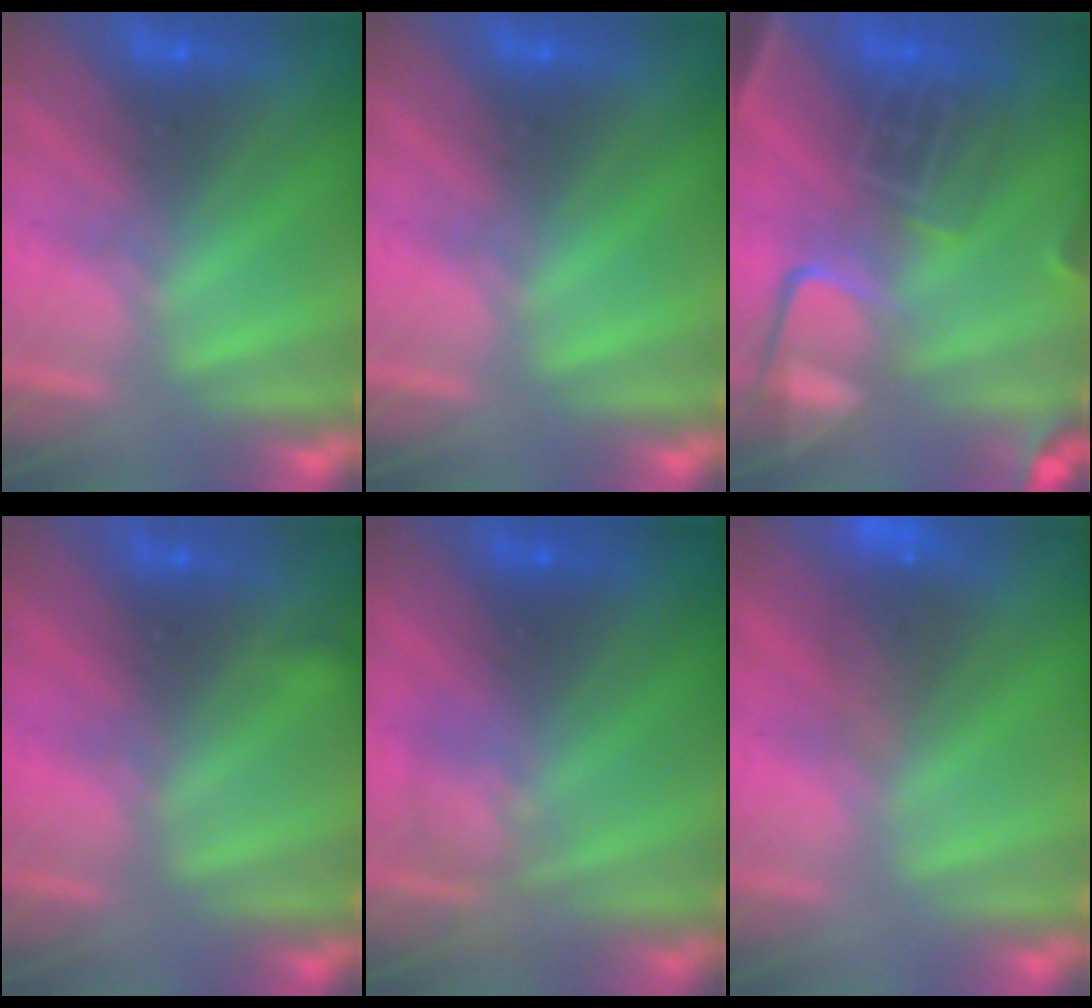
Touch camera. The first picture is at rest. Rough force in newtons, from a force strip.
{"total": 0.0}
{"total": 8.0}
{"total": 2.6}
{"total": 2.7}
{"total": 9.4}